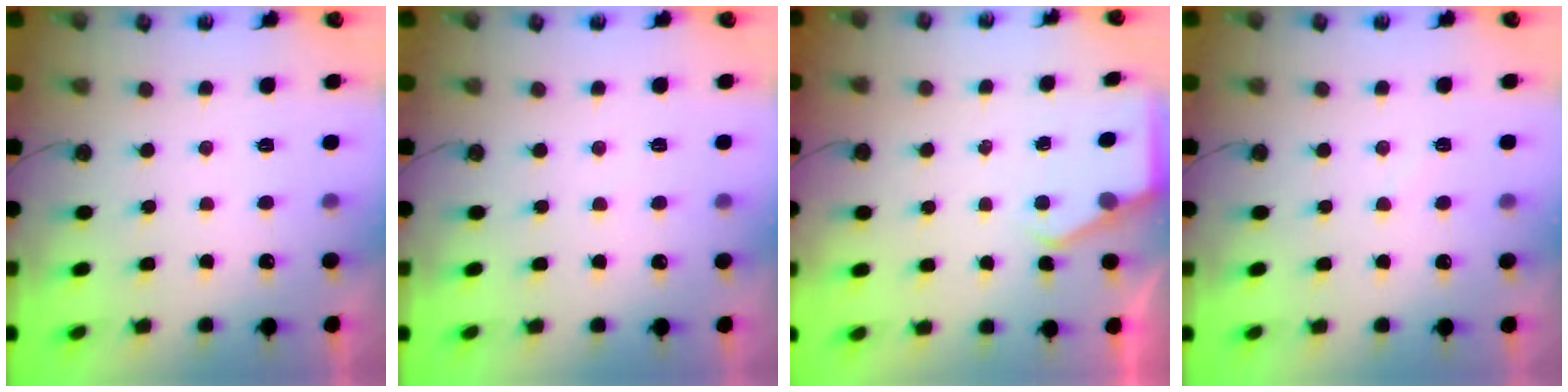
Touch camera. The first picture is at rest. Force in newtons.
{"total": 1.8, "press": 1.7, "slide": 0.3}
{"total": 2.7, "press": 2.7, "slide": 0.5}
{"total": 3.6, "press": 3.6, "slide": 0.5}